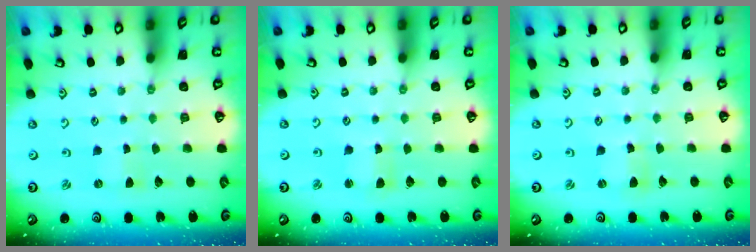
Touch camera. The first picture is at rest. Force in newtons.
{"total": 1.8, "press": 1.8, "slide": 0.3}
{"total": 2.5, "press": 2.5, "slide": 0.2}